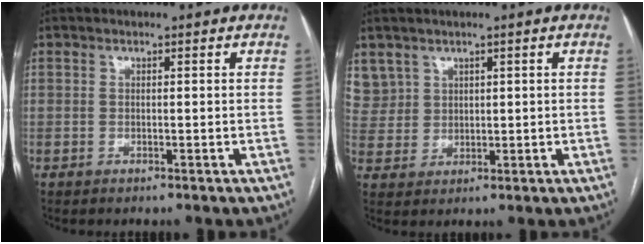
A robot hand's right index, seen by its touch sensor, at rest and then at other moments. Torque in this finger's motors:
{"motor_torque": [-0.23, 0.26, 0.02, 0.00]}